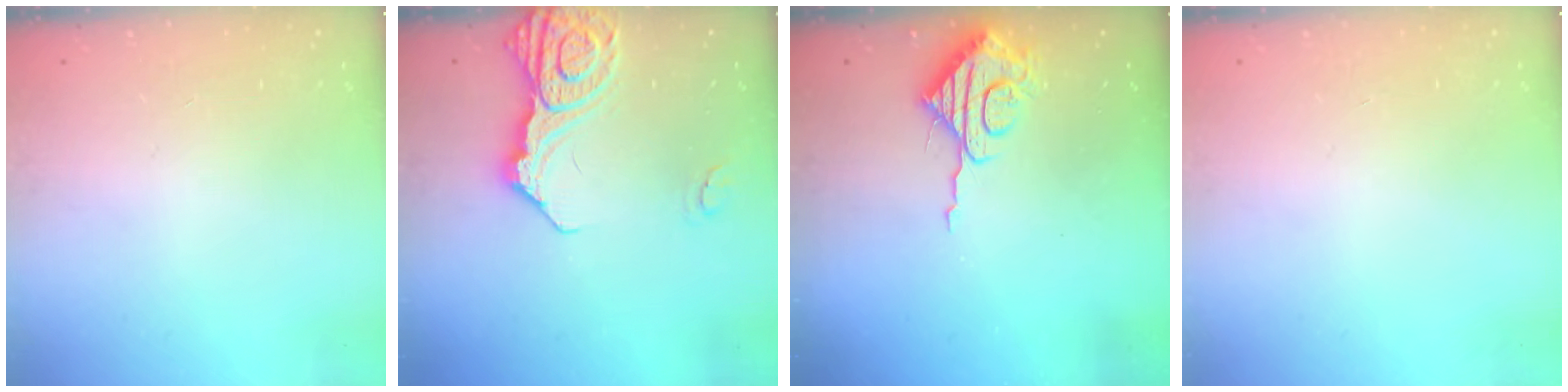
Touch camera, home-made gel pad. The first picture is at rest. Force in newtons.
{"total": 16.1, "press": 16.0, "slide": 1.9}
{"total": 9.3, "press": 9.3, "slide": 0.8}
{"total": 0.0}